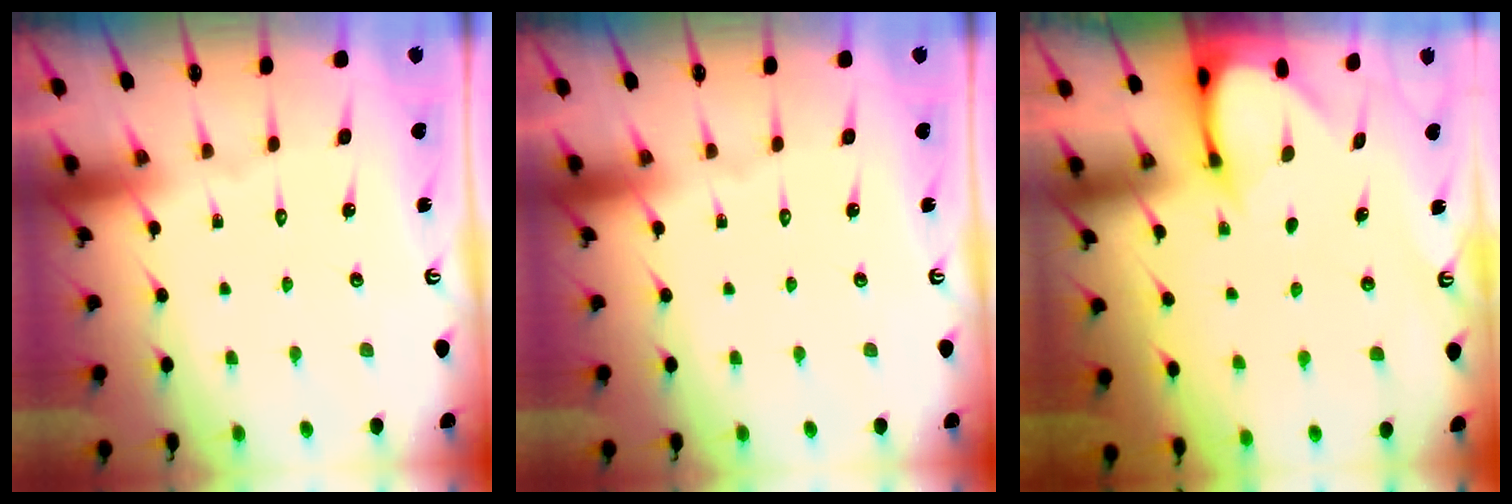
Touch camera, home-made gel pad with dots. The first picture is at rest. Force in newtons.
{"total": 0.0}
{"total": 3.8, "press": 3.8, "slide": 0.3}